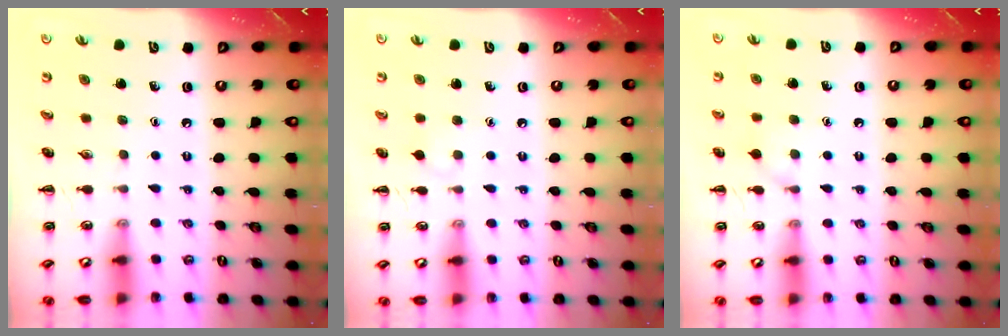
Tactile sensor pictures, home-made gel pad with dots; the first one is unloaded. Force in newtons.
{"total": 2.8, "press": 2.6, "slide": 1.1}
{"total": 6.1, "press": 5.8, "slide": 1.7}